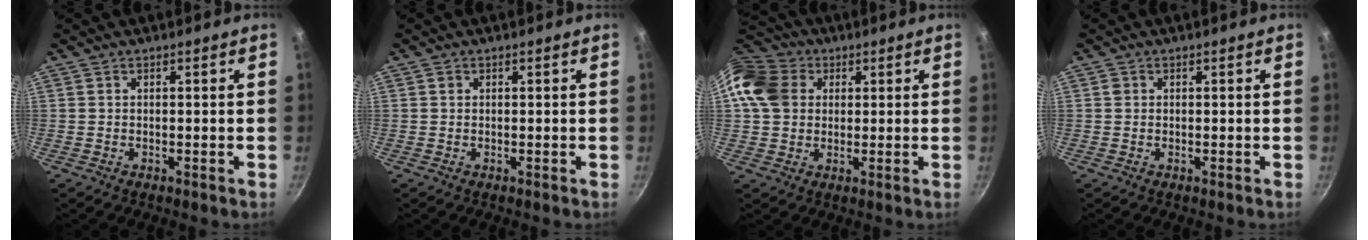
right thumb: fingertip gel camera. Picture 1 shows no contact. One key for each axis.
{"total": 0.7, "fx": 0.2, "fy": 0.6, "fz": 0.2, "tx": -0.003, "ty": 0.001, "tz": 0.002}
{"total": 12.3, "fx": 3.1, "fy": 10.2, "fz": 6.1, "tx": -0.103, "ty": 0.014, "tz": 0.045}
{"total": 0.8, "fx": 0.2, "fy": 0.8, "fz": 0.2, "tx": -0.002, "ty": 0.003, "tz": 0.001}